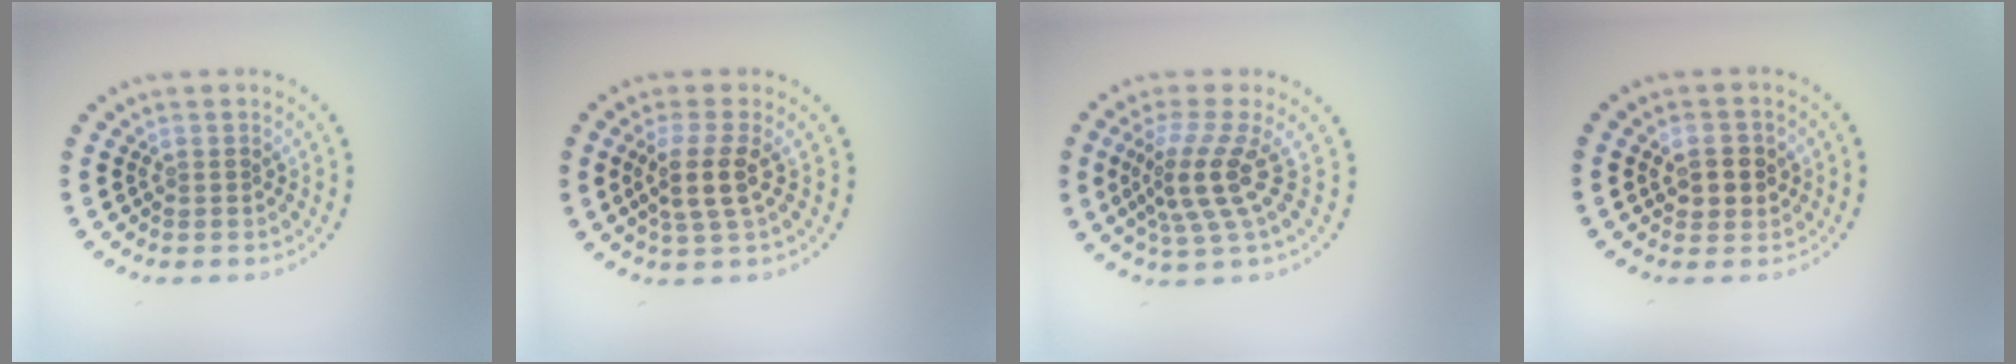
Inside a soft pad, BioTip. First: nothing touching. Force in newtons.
{"total": 2.9, "press": 2.4, "slide": 1.6}
{"total": 4.1, "press": 2.9, "slide": 2.9}
{"total": 2.5, "press": 2.5, "slide": 0.5}